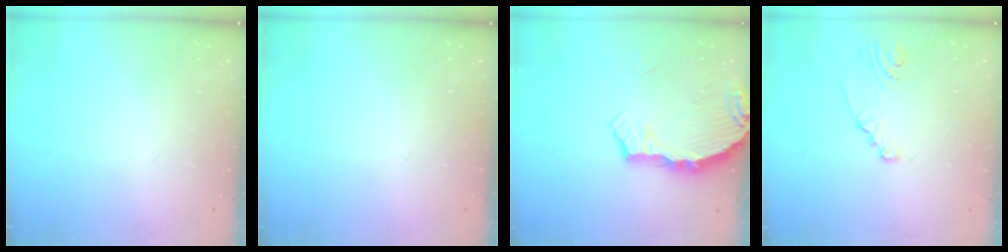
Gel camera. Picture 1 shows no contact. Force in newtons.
{"total": 0.0}
{"total": 3.9, "press": 3.9, "slide": 0.2}
{"total": 2.3, "press": 2.3, "slide": 0.3}